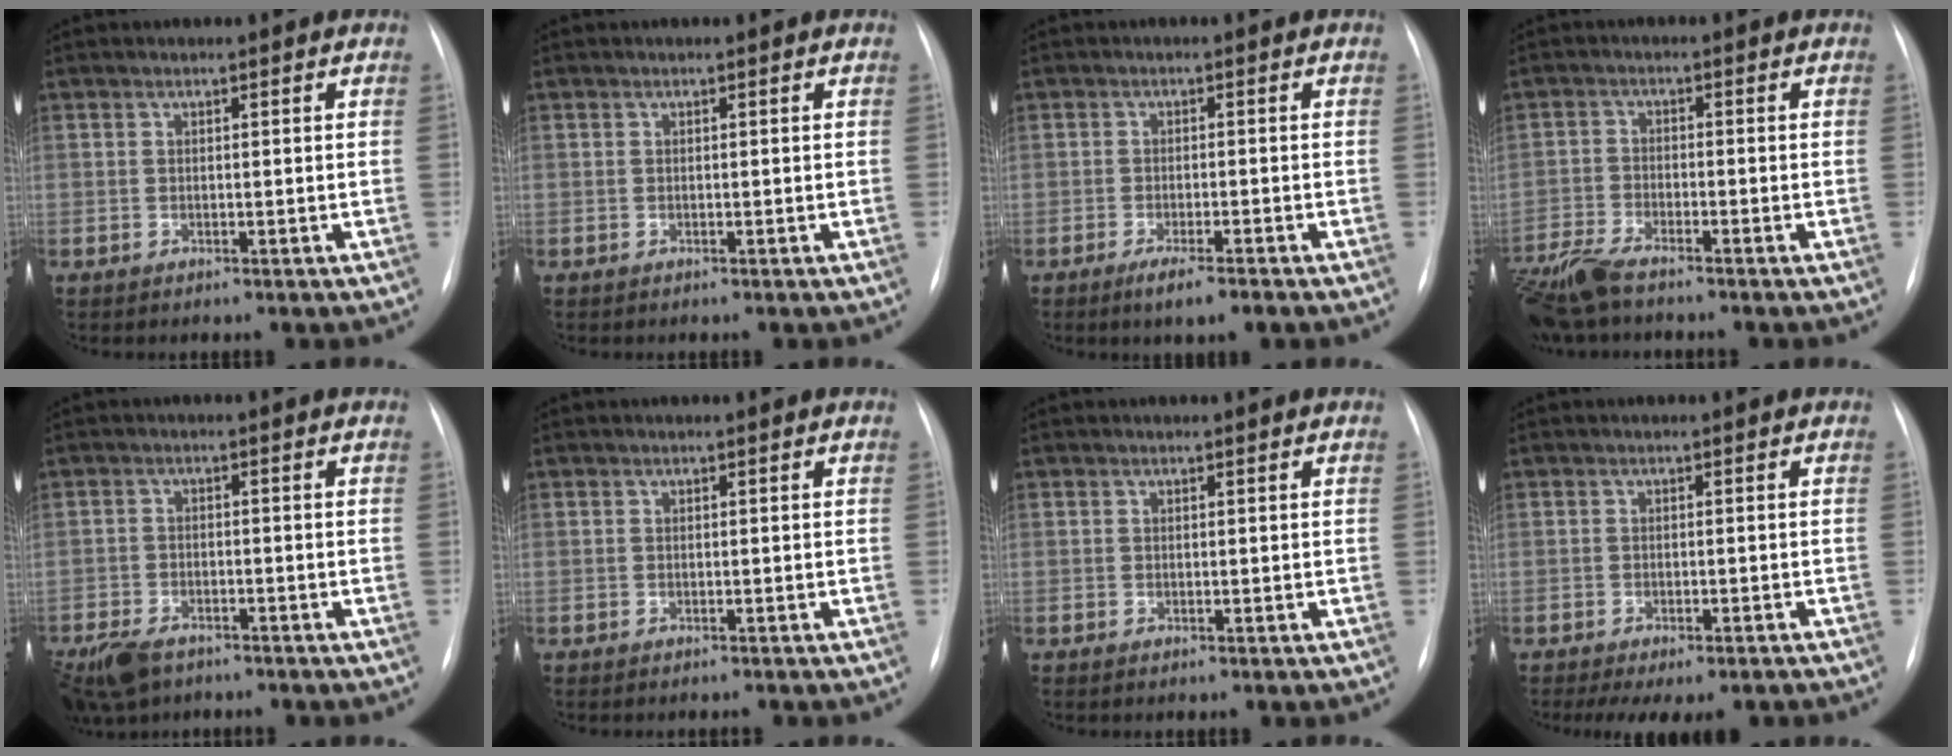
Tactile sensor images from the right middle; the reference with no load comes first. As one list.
[{"total": 0.0}, {"total": 4.0, "force": [-2.7, 0.1, 2.9], "torque": [-0.052, -0.009, -0.045]}, {"total": 7.3, "force": [-6.2, 1.4, 3.7], "torque": [-0.081, -0.021, -0.119]}, {"total": 10.3, "force": [-7.5, 5.2, 4.9], "torque": [-0.116, -0.014, -0.124]}, {"total": 1.0, "force": [-0.9, 0.1, 0.3], "torque": [-0.004, -0.002, -0.012]}, {"total": 0.0}, {"total": 8.4, "force": [-6.6, 2.8, 4.4], "torque": [-0.056, -0.001, -0.087]}]